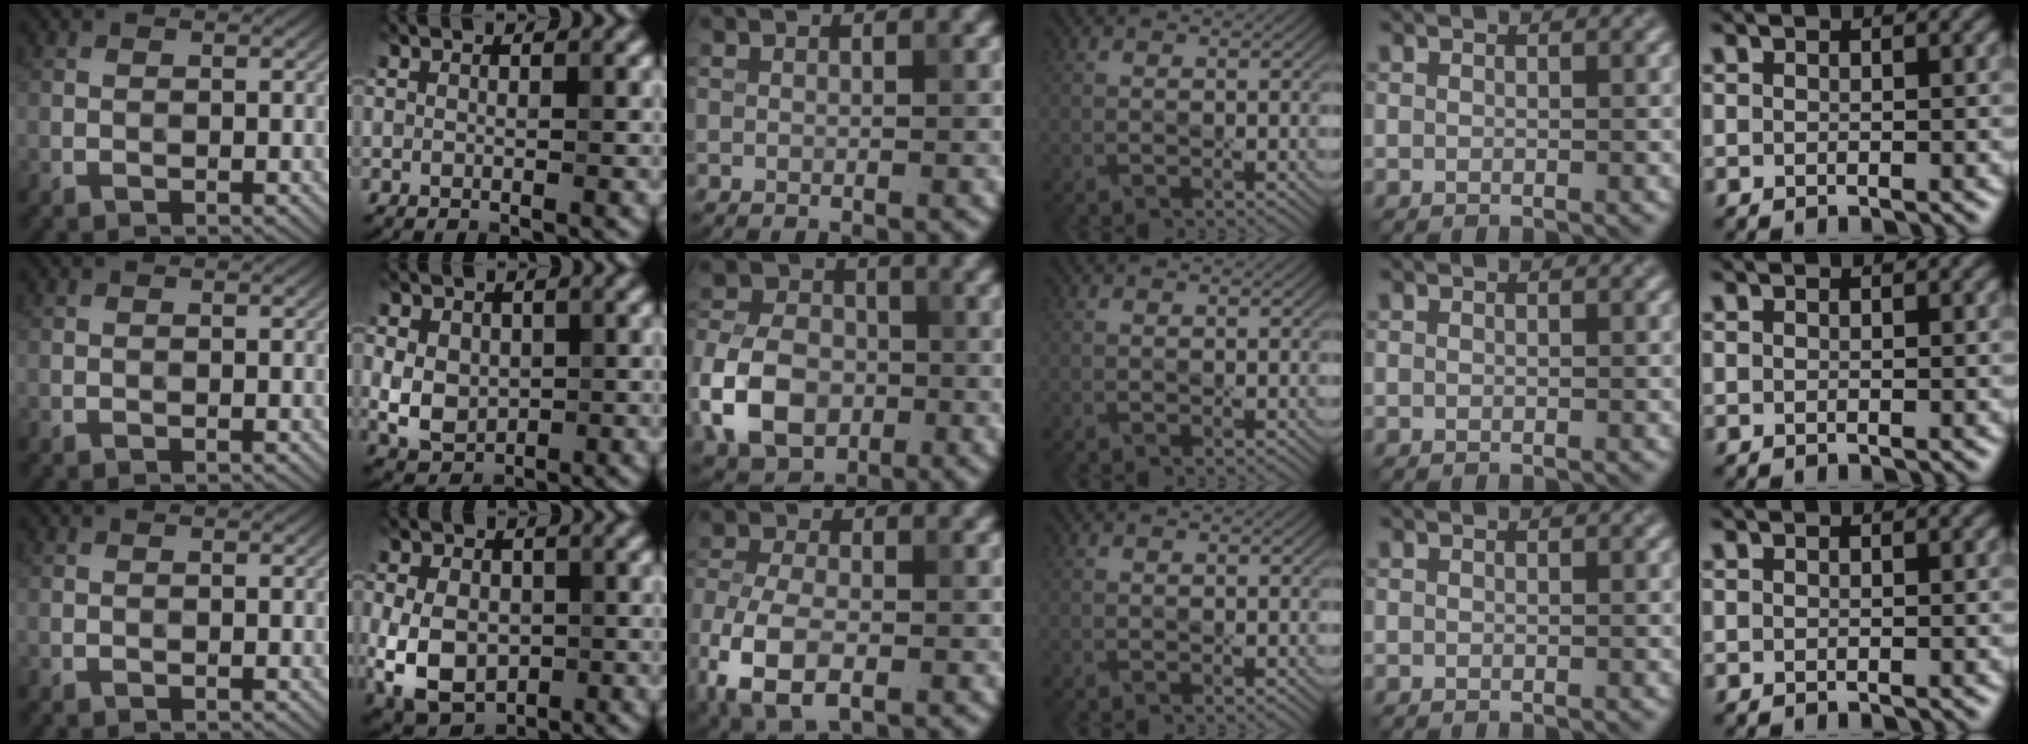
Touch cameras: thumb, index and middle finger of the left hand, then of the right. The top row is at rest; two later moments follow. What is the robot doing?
{"motion": "press", "object": "small bumper sticker"}